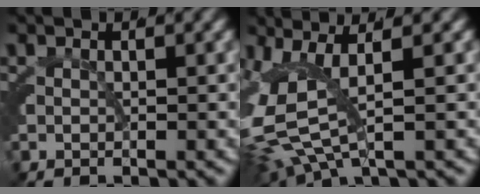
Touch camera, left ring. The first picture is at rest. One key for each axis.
{"total": 7.8, "fx": 0.2, "fy": 5.2, "fz": 5.8, "tx": -0.147, "ty": -0.012, "tz": 0.001}